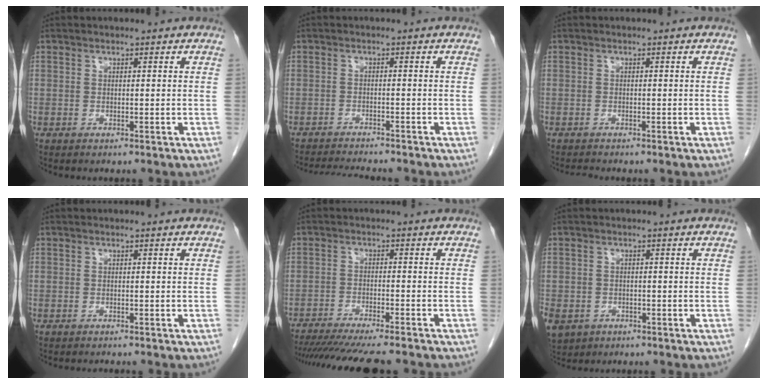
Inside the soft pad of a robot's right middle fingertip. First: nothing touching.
{"total": 7.3, "force": [-6.9, 0.3, 2.4], "torque": [-0.037, -0.014, -0.108]}
{"total": 1.1, "force": [-1.1, -0.2, 0.2], "torque": [-0.008, -0.005, -0.019]}
{"total": 1.1, "force": [-1.0, -0.1, 0.2], "torque": [-0.004, -0.001, -0.014]}
{"total": 16.1, "force": [-14.2, 0.8, 7.5], "torque": [-0.118, -0.037, -0.204]}
{"total": 10.9, "force": [-5.0, 8.8, 4.1], "torque": [-0.127, -0.009, -0.067]}